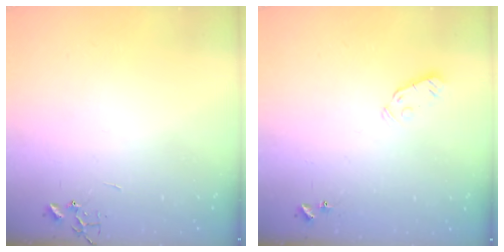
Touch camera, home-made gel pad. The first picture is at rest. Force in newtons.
{"total": 3.7, "press": 3.6, "slide": 0.7}